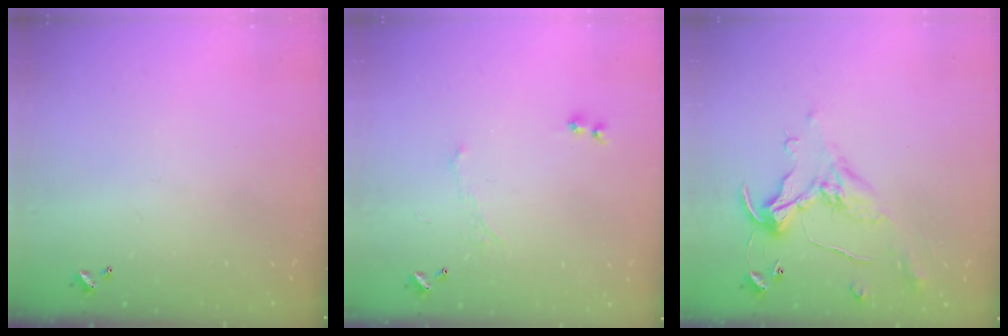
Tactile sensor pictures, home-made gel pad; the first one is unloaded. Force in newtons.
{"total": 1.2, "press": 1.0, "slide": 0.8}
{"total": 1.1, "press": 0.8, "slide": 0.9}